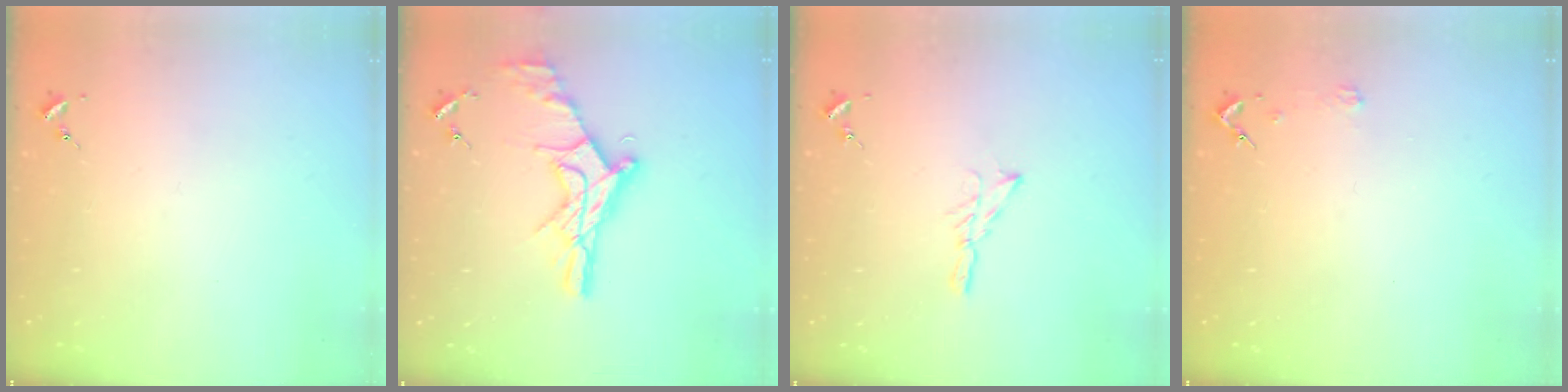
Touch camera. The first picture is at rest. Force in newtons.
{"total": 17.6, "press": 17.5, "slide": 1.6}
{"total": 6.2, "press": 6.1, "slide": 0.8}
{"total": 2.3, "press": 2.3, "slide": 0.2}